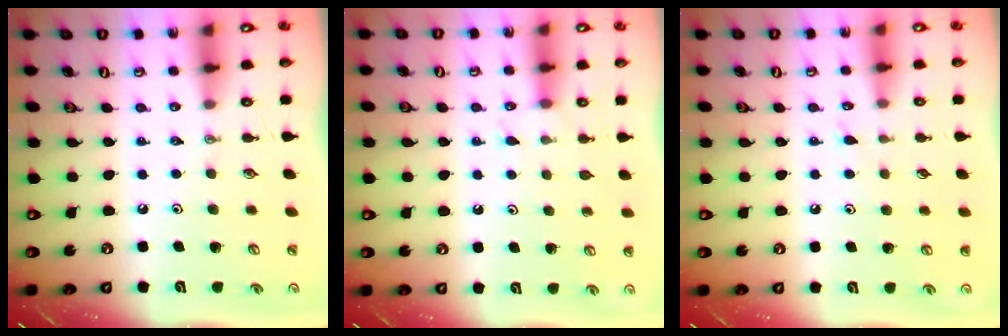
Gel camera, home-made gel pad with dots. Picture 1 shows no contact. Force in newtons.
{"total": 5.6, "press": 5.6, "slide": 0.5}
{"total": 6.7, "press": 6.7, "slide": 0.8}